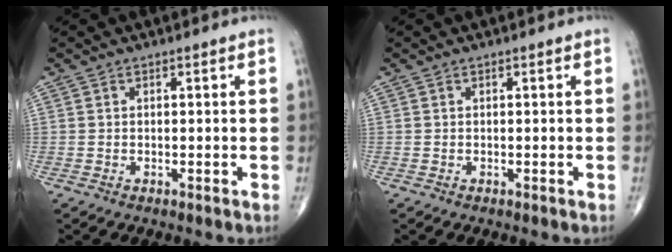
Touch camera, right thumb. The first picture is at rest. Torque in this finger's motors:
{"motor_torque": [-0.05, 0.05, 0.00, -0.01, 0.00]}